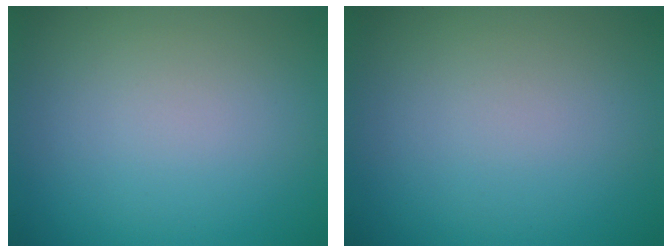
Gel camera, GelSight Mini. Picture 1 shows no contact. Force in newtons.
{"total": 0.0}